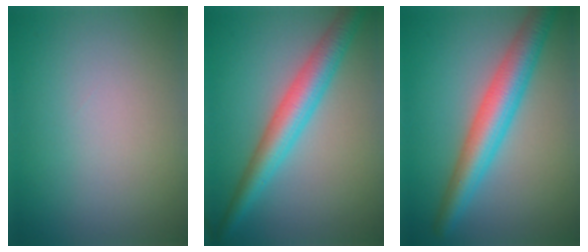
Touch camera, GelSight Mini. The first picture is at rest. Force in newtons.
{"total": 5.0, "press": 5.0, "slide": 0.3}
{"total": 5.7, "press": 5.7, "slide": 0.1}